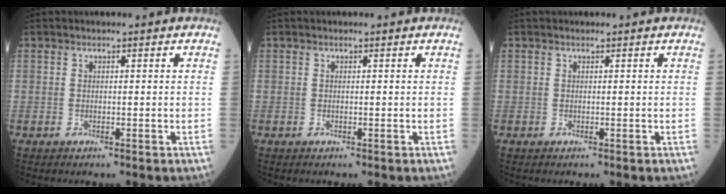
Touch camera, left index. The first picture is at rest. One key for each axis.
{"total": 0.0}
{"total": 0.0}